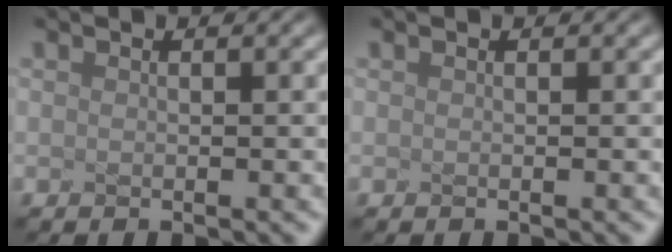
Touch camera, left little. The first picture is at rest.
{"total": 0.0}